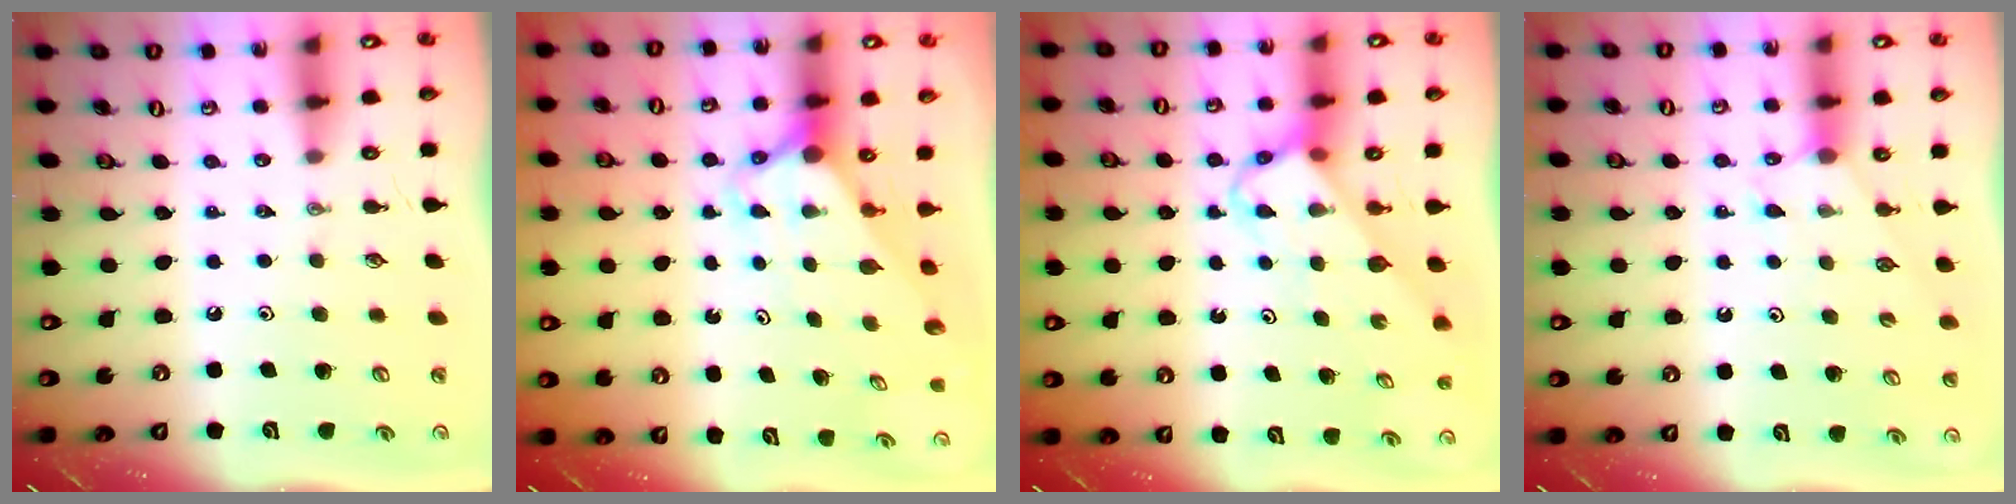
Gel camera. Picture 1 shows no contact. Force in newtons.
{"total": 2.8, "press": 2.8, "slide": 0.1}
{"total": 3.7, "press": 3.7, "slide": 0.1}
{"total": 3.9, "press": 3.9, "slide": 0.3}